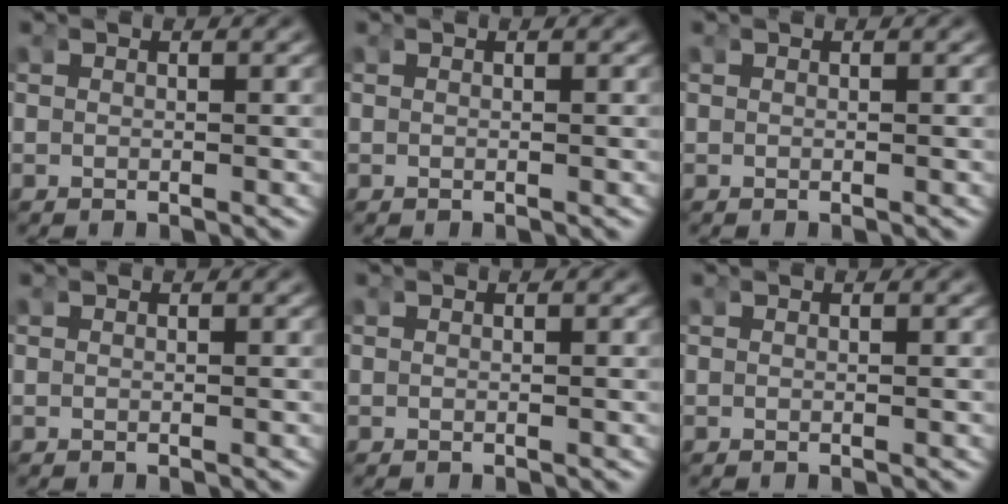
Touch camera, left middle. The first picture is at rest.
{"total": 0.0}
{"total": 0.0}
{"total": 0.0}
{"total": 0.0}
{"total": 0.0}